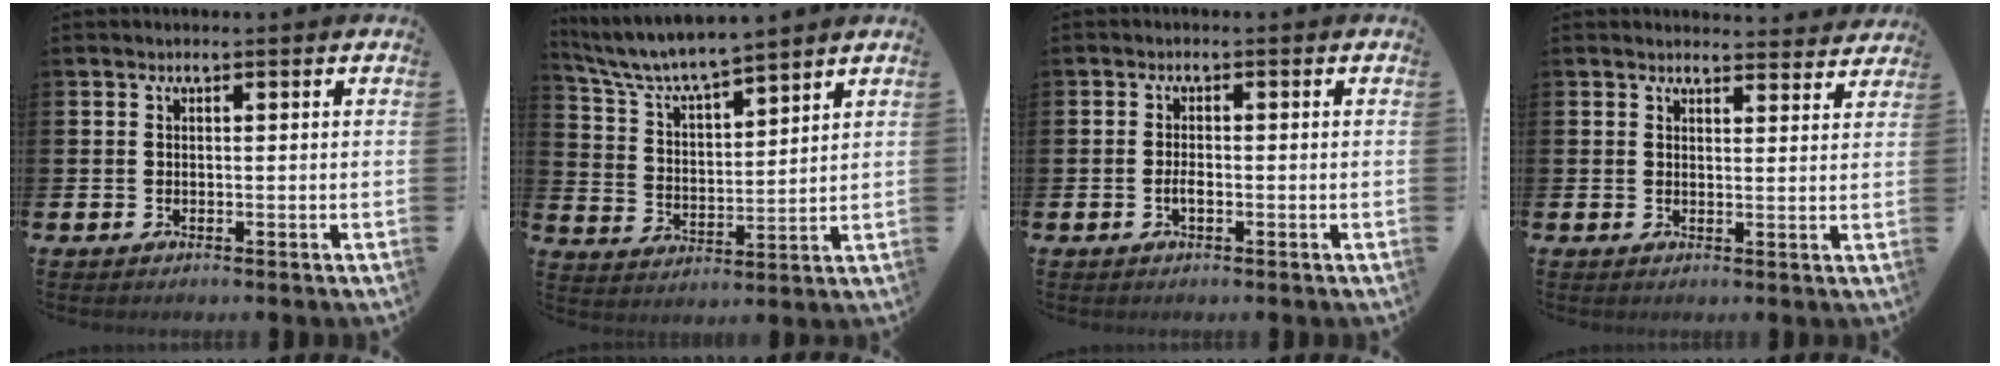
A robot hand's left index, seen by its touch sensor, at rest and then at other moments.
{"total": 6.1, "force": [5.8, 0.4, 1.8], "torque": [-0.066, -0.041, 0.099]}
{"total": 1.6, "force": [-0.5, 0.6, 1.3], "torque": [-0.017, -0.003, -0.013]}
{"total": 2.5, "force": [2.5, 0.3, 0.0], "torque": [0.004, -0.018, 0.042]}